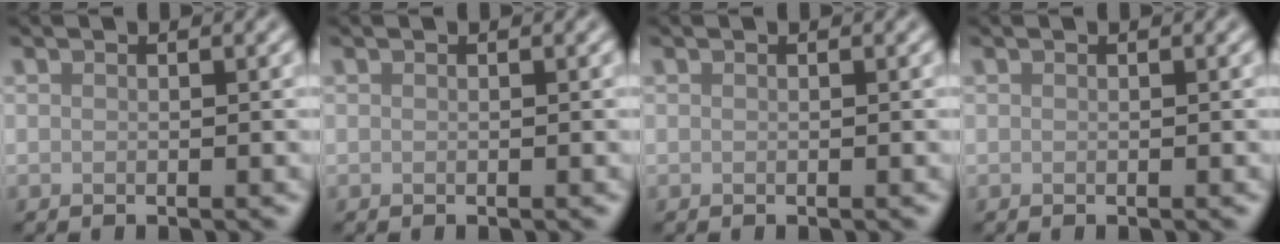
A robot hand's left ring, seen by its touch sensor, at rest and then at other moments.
{"total": 0.0}
{"total": 0.0}
{"total": 0.0}